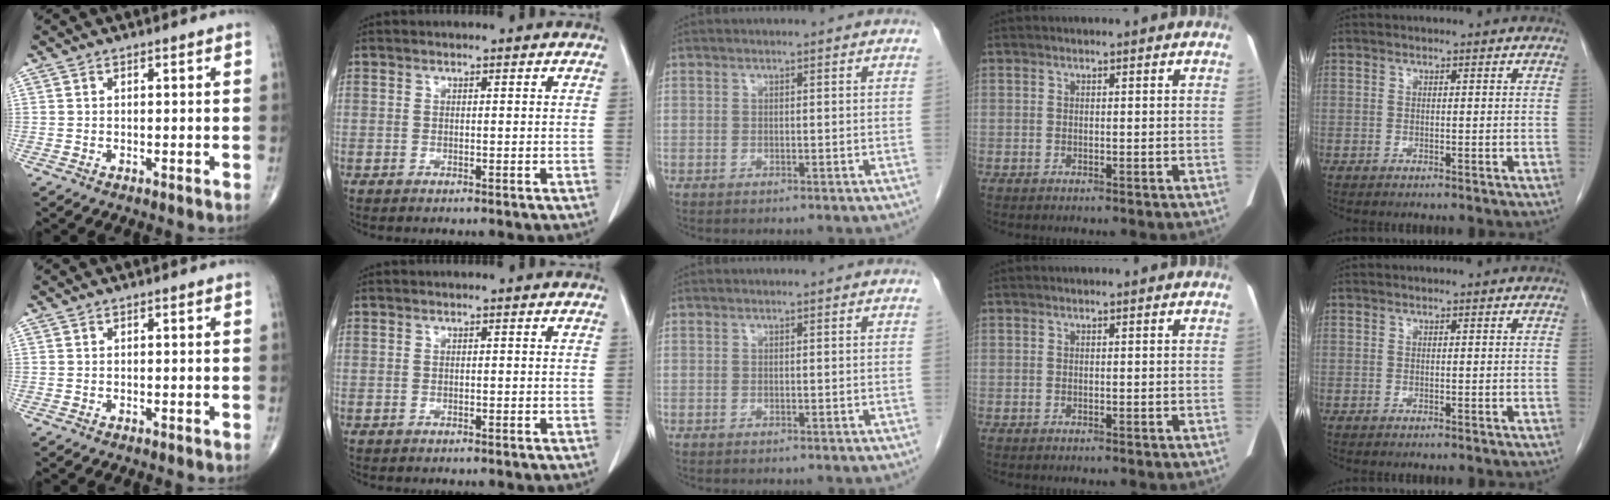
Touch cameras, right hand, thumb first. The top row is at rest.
{}